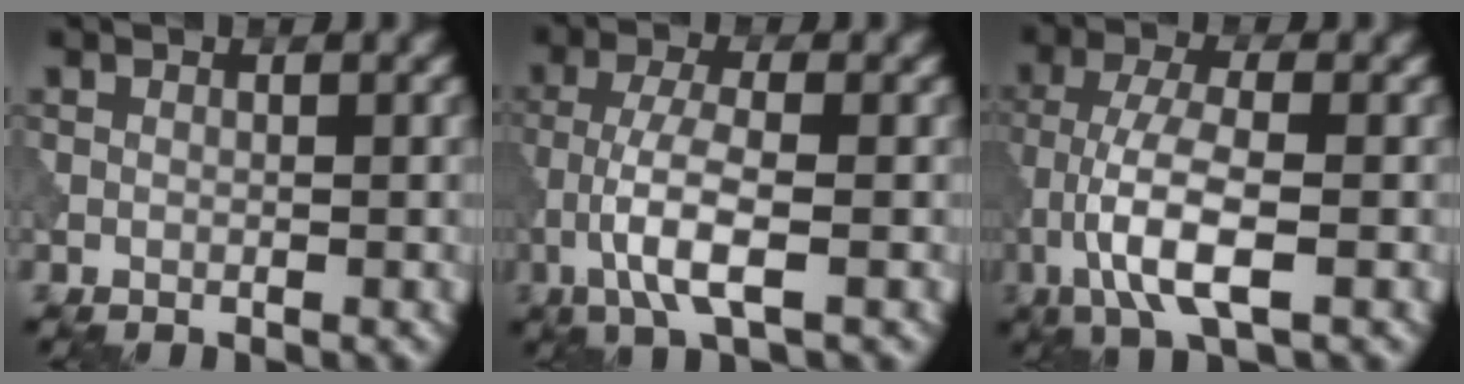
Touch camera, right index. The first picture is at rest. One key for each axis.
{"total": 5.1, "fx": -1.8, "fy": 1.3, "fz": 4.6, "tx": -0.093, "ty": 0.005, "tz": -0.041}
{"total": 6.8, "fx": -2.3, "fy": 2.0, "fz": 6.1, "tx": -0.121, "ty": 0.007, "tz": -0.052}